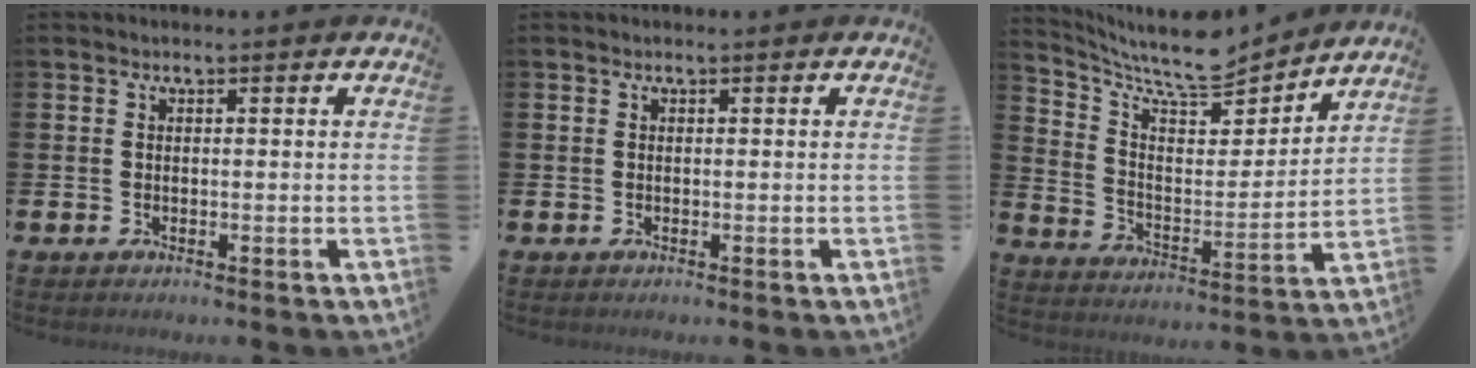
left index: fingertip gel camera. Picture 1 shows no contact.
{"total": 0.0}
{"total": 9.1, "force": [8.3, 2.0, 3.2], "torque": [-0.097, -0.062, 0.142]}